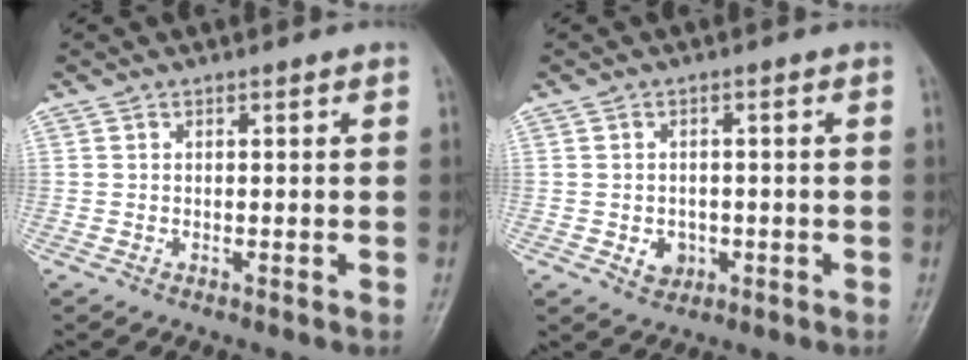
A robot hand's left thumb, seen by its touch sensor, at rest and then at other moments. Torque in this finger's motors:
{"motor_torque": [-0.14, 0.07, 0.21, -0.08, 0.00]}